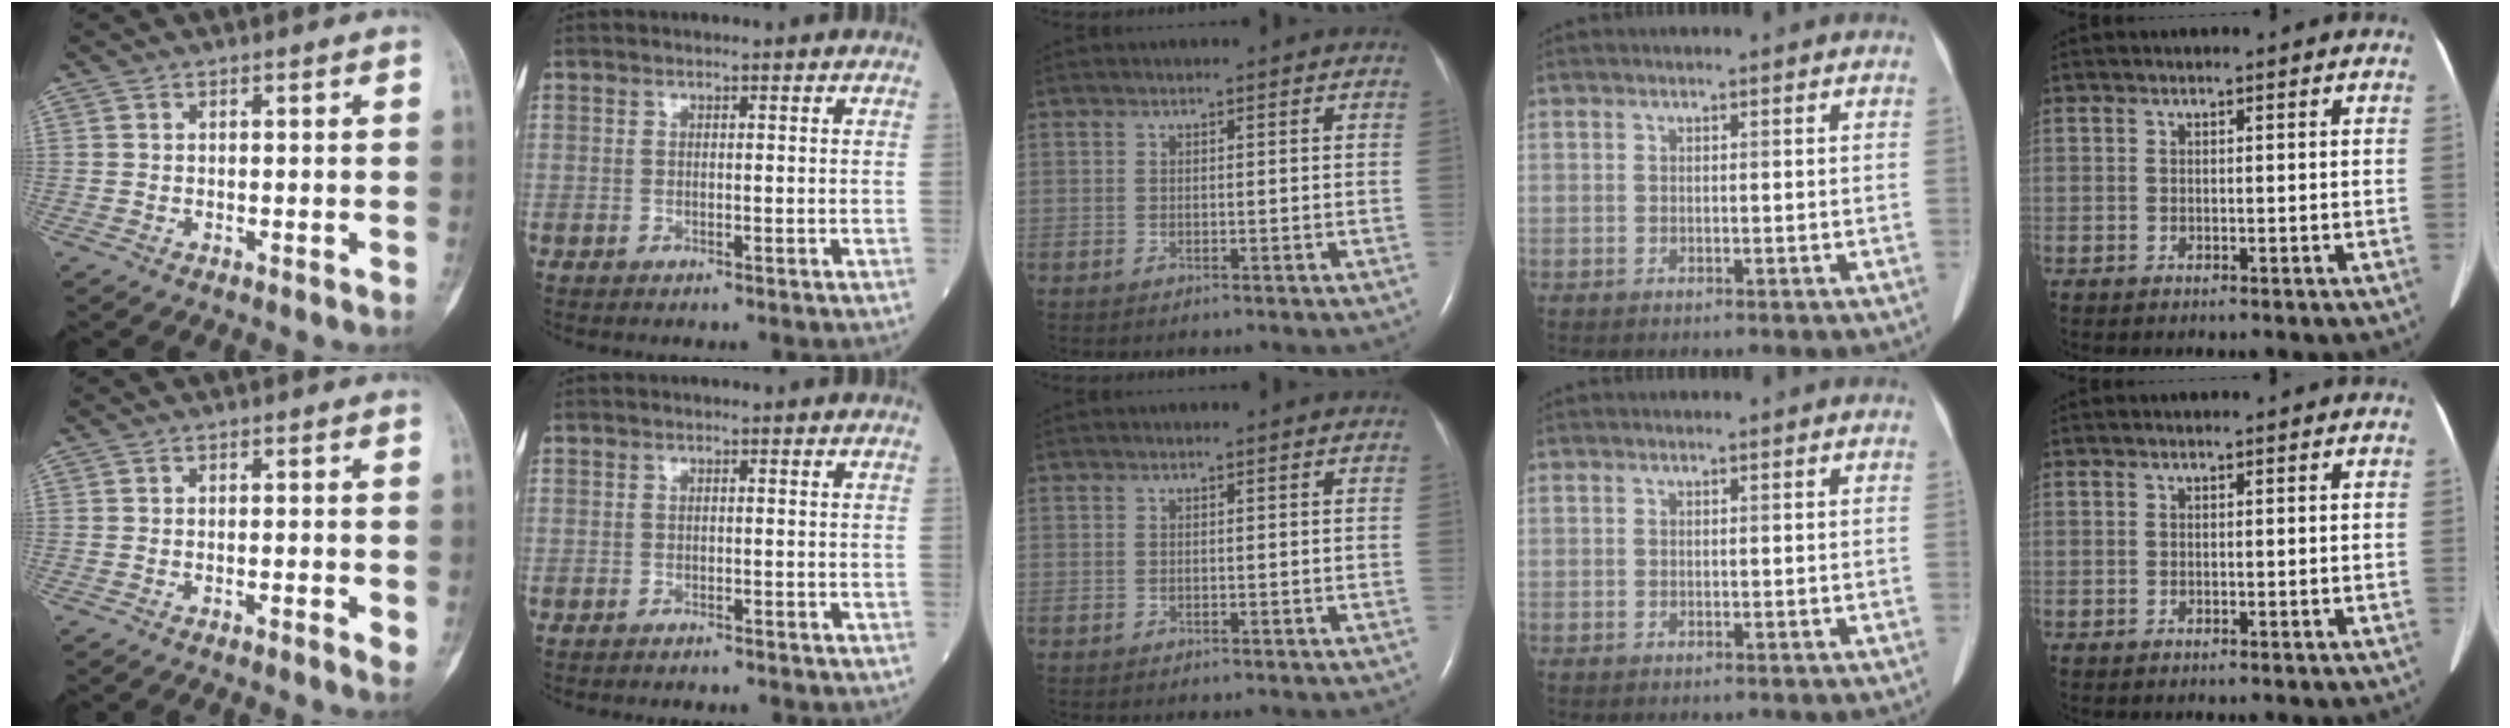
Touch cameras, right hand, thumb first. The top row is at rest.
{"thumb": {"total": 2.2, "force": [-0.6, 0.4, 2.1], "torque": [-0.035, -0.003, -0.010]}, "index": {"total": 2.2, "force": [-2.0, 0.6, 0.5], "torque": [-0.012, -0.003, -0.024]}}